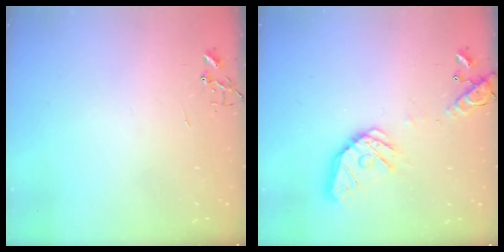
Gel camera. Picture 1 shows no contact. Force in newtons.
{"total": 16.9, "press": 16.7, "slide": 3.0}